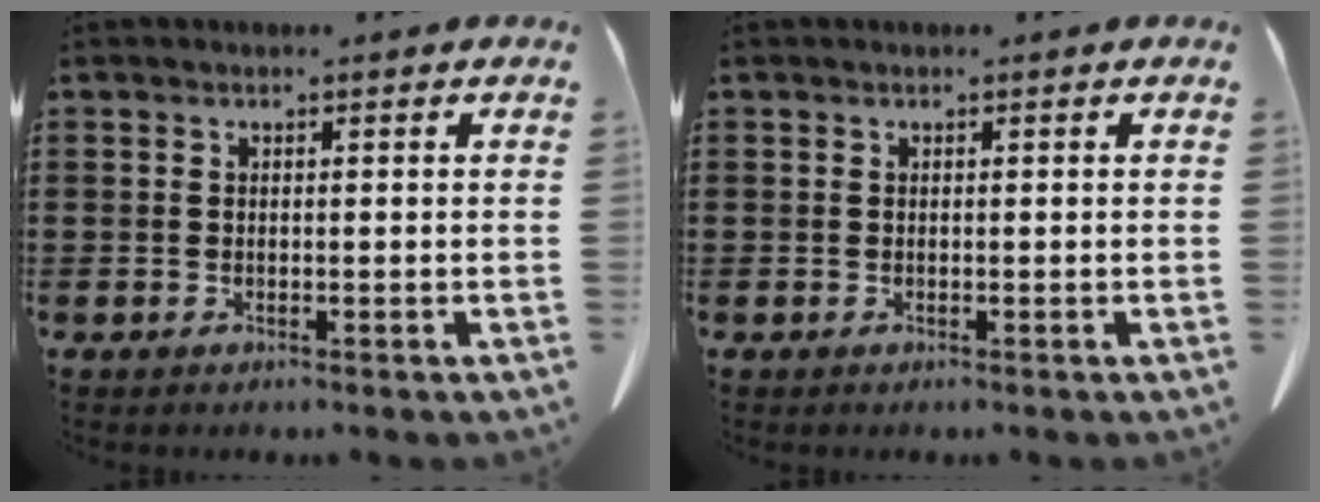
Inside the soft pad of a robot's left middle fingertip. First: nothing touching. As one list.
[{"total": 0.0}]